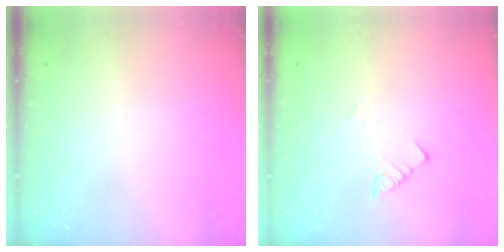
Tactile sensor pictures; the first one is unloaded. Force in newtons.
{"total": 1.9, "press": 1.9, "slide": 0.1}